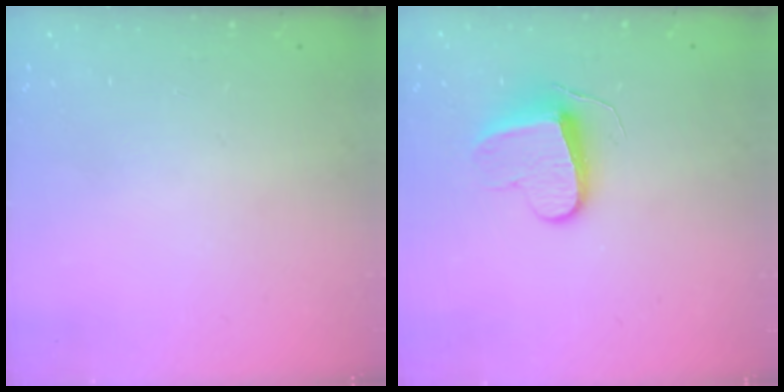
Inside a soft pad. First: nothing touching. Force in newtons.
{"total": 9.3, "press": 9.3, "slide": 0.5}